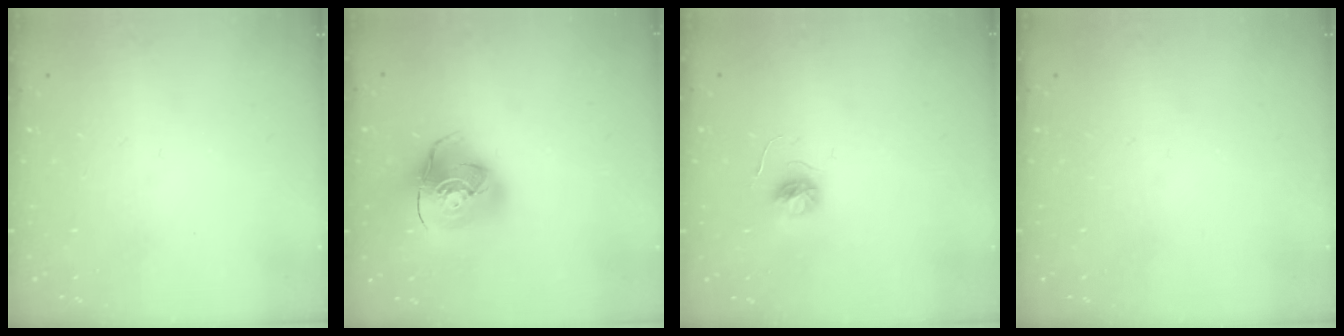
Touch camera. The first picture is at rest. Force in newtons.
{"total": 12.8, "press": 12.6, "slide": 1.9}
{"total": 5.2, "press": 5.2, "slide": 0.6}
{"total": 0.0}